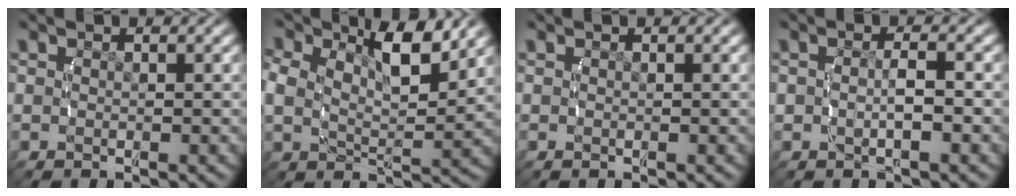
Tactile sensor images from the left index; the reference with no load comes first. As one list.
[{"total": 5.6, "force": [2.7, 2.6, 4.1], "torque": [-0.082, -0.012, 0.050]}, {"total": 0.0}, {"total": 2.9, "force": [-0.2, 1.7, 2.3], "torque": [-0.051, -0.004, 0.000]}]